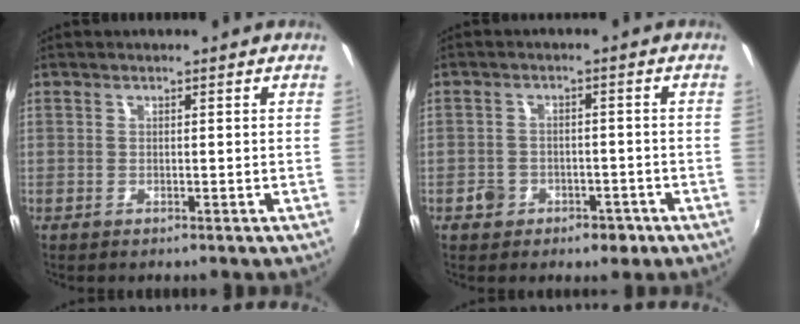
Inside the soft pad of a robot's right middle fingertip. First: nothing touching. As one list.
[{"total": 4.7, "force": [-2.6, 3.6, 1.5], "torque": [-0.036, 0.011, -0.034]}]